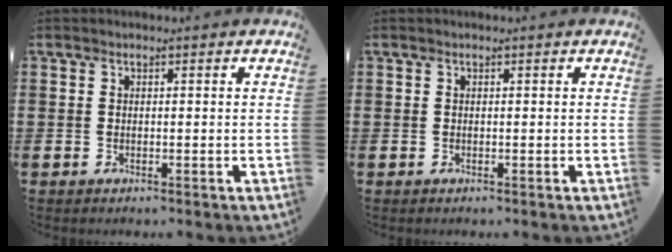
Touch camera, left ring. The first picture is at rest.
{"total": 0.0}